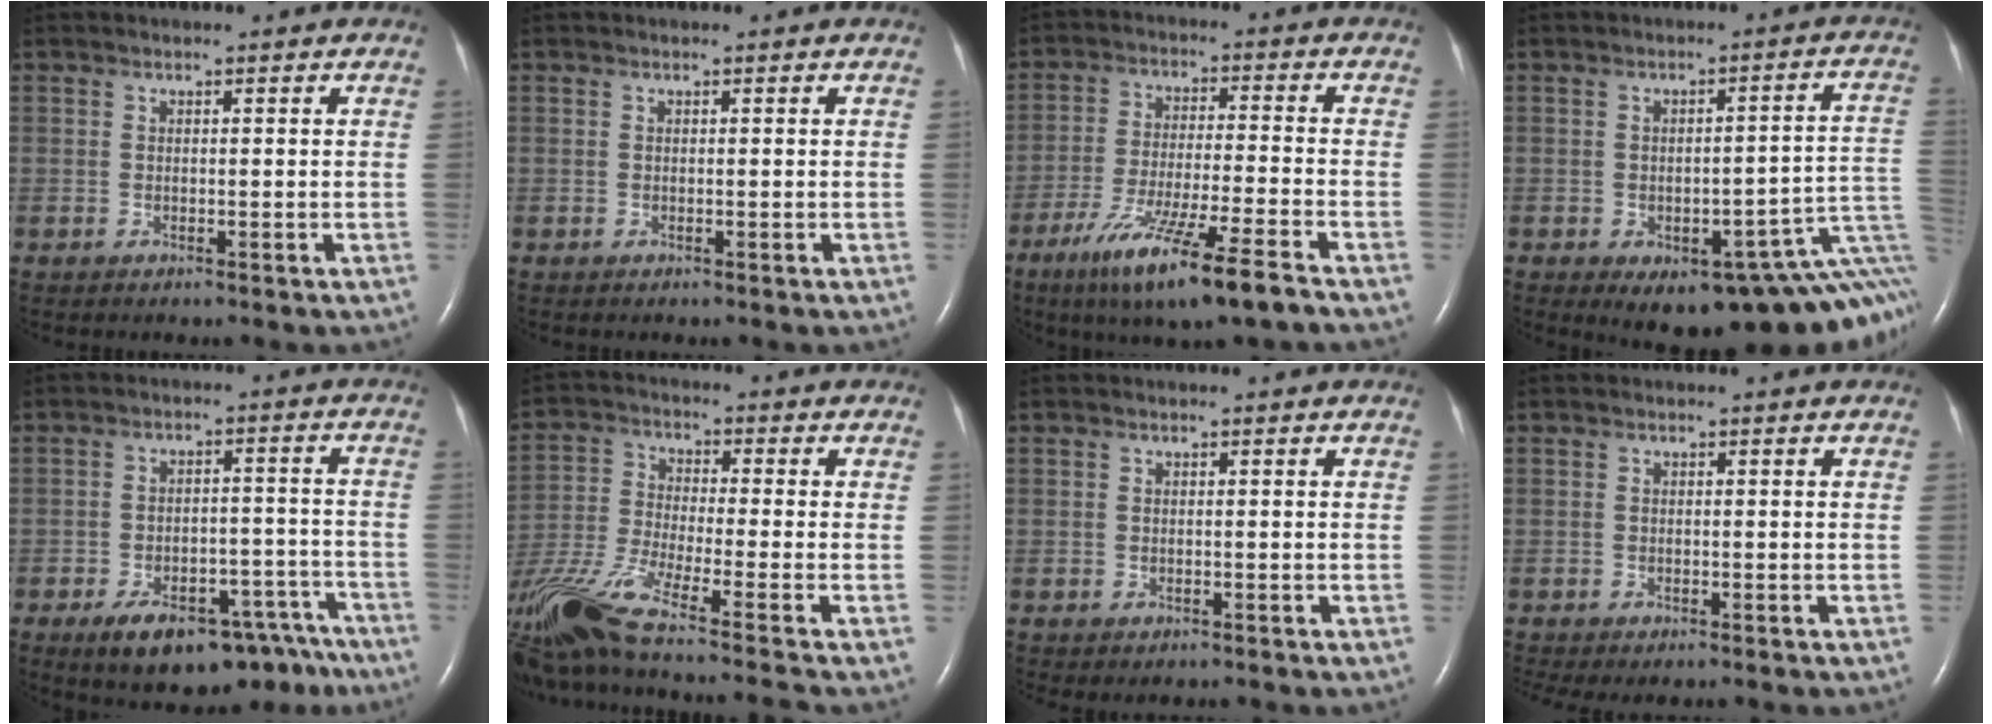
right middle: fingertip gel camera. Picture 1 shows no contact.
{"total": 0.0}
{"total": 13.1, "force": [-8.5, -0.1, 10.0], "torque": [-0.191, -0.041, -0.150]}
{"total": 17.8, "force": [-8.7, 6.0, 14.2], "torque": [-0.088, 0.035, -0.095]}
{"total": 16.2, "force": [-12.2, 7.3, 7.8], "torque": [-0.073, 0.034, -0.162]}
{"total": 18.9, "force": [-15.2, -1.4, 11.2], "torque": [-0.253, -0.038, -0.276]}
{"total": 0.9, "force": [-0.8, 0.5, 0.3], "torque": [-0.008, -0.002, -0.009]}
{"total": 3.8, "force": [-3.1, 1.2, 1.8], "torque": [-0.025, -0.005, -0.043]}